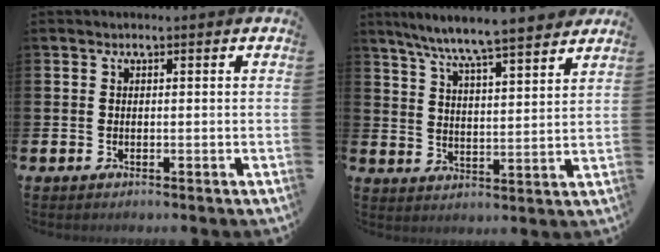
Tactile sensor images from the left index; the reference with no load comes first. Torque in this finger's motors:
{"motor_torque": [1.04, -1.10, 0.97, 0.21]}